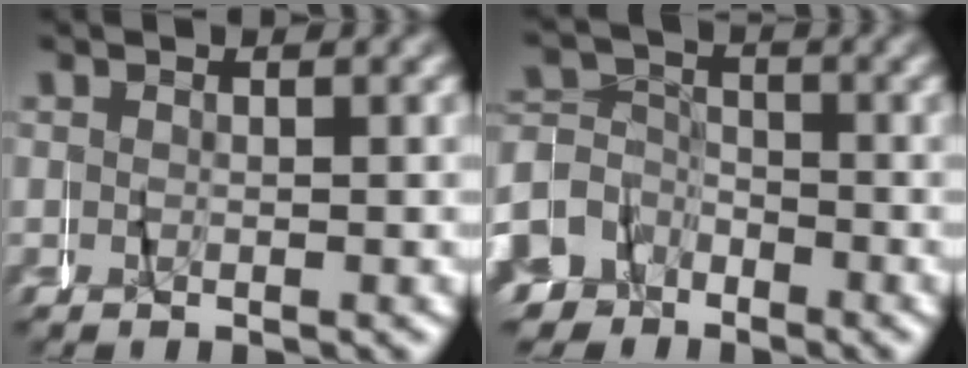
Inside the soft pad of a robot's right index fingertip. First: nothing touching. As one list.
[{"total": 7.1, "force": [-3.2, 6.2, 1.4], "torque": [-0.036, -0.017, -0.062]}]